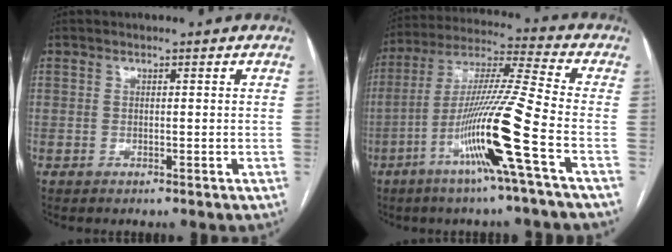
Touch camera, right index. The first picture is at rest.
{"total": 15.9, "force": [-6.2, -1.9, 14.5], "torque": [-0.281, -0.010, -0.119]}